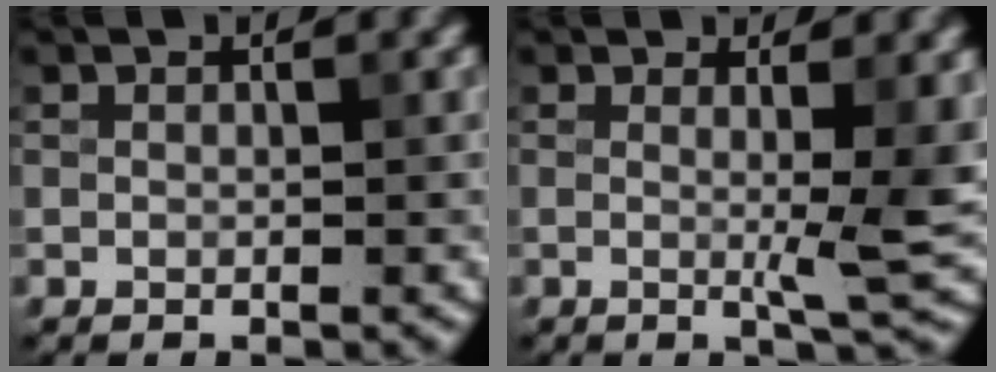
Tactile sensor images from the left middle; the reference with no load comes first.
{"total": 3.8, "force": [0.3, 0.2, 3.8], "torque": [-0.055, -0.006, 0.004]}